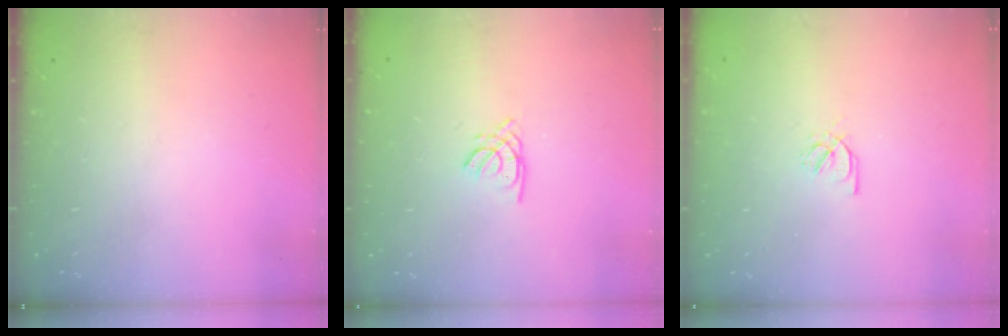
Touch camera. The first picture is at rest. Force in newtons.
{"total": 1.5, "press": 1.5, "slide": 0.1}
{"total": 2.1, "press": 2.1, "slide": 0.2}